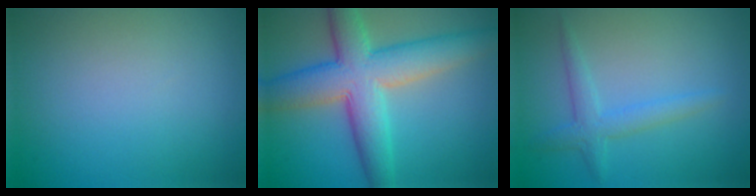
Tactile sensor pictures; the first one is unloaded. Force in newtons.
{"total": 9.0, "press": 9.0, "slide": 0.4}
{"total": 2.3, "press": 2.3, "slide": 0.1}